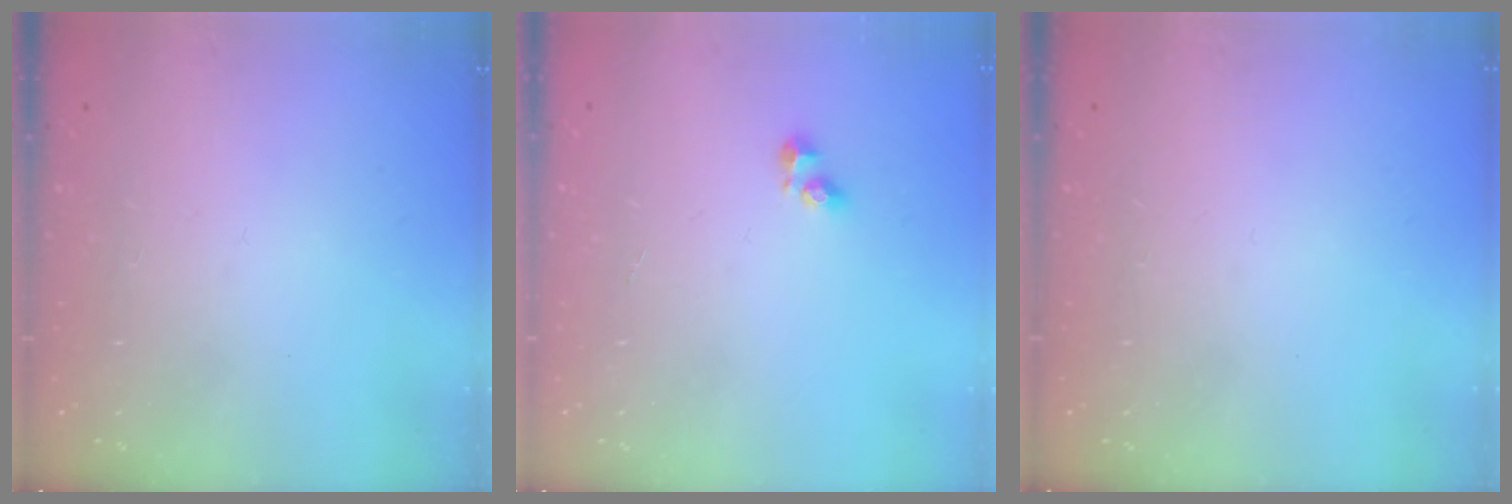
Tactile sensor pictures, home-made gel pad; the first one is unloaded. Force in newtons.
{"total": 2.5, "press": 2.5, "slide": 0.2}
{"total": 0.0}